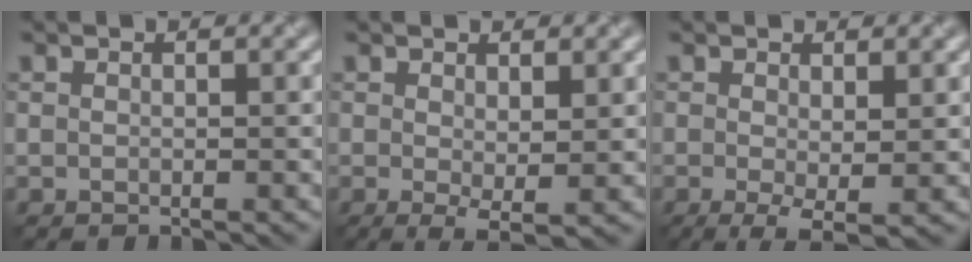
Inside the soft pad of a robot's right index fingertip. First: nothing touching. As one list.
[{"total": 2.1, "force": [0.1, 0.6, 2.1], "torque": [-0.036, -0.010, 0.006]}, {"total": 2.9, "force": [-0.4, 0.7, 2.8], "torque": [-0.052, -0.012, -0.006]}]